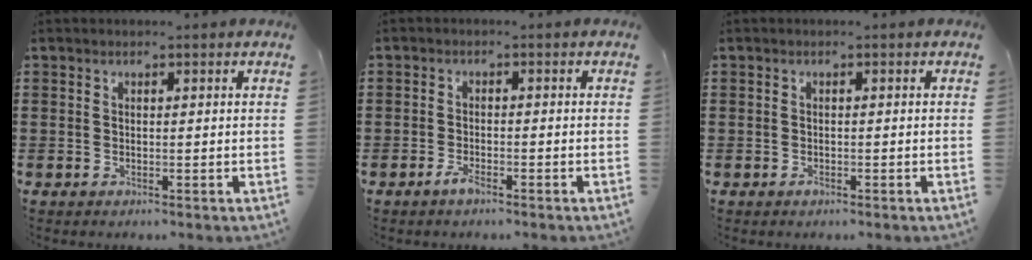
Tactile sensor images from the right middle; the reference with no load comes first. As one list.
[{"total": 2.0, "force": [-1.6, 0.8, 1.0], "torque": [-0.033, -0.004, -0.035]}, {"total": 0.6, "force": [-0.4, 0.3, 0.2], "torque": [-0.004, 0.000, -0.010]}]